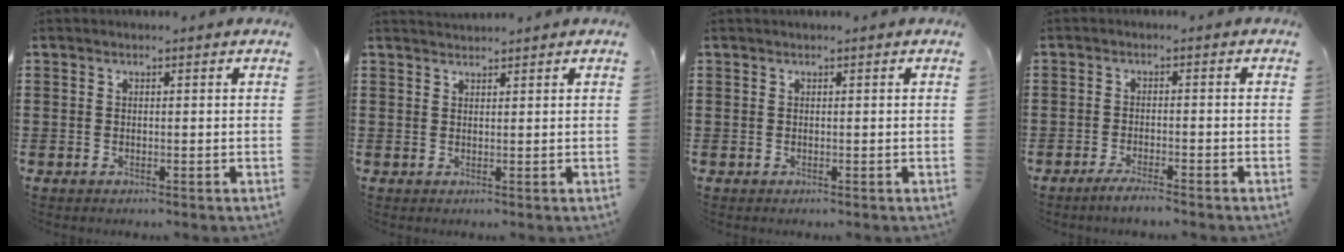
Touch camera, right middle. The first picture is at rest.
{"total": 1.5, "force": [1.5, 0.1, -0.1], "torque": [-0.003, -0.001, 0.030]}
{"total": 0.0}
{"total": 2.3, "force": [-2.0, -0.2, 1.1], "torque": [-0.019, 0.002, -0.036]}